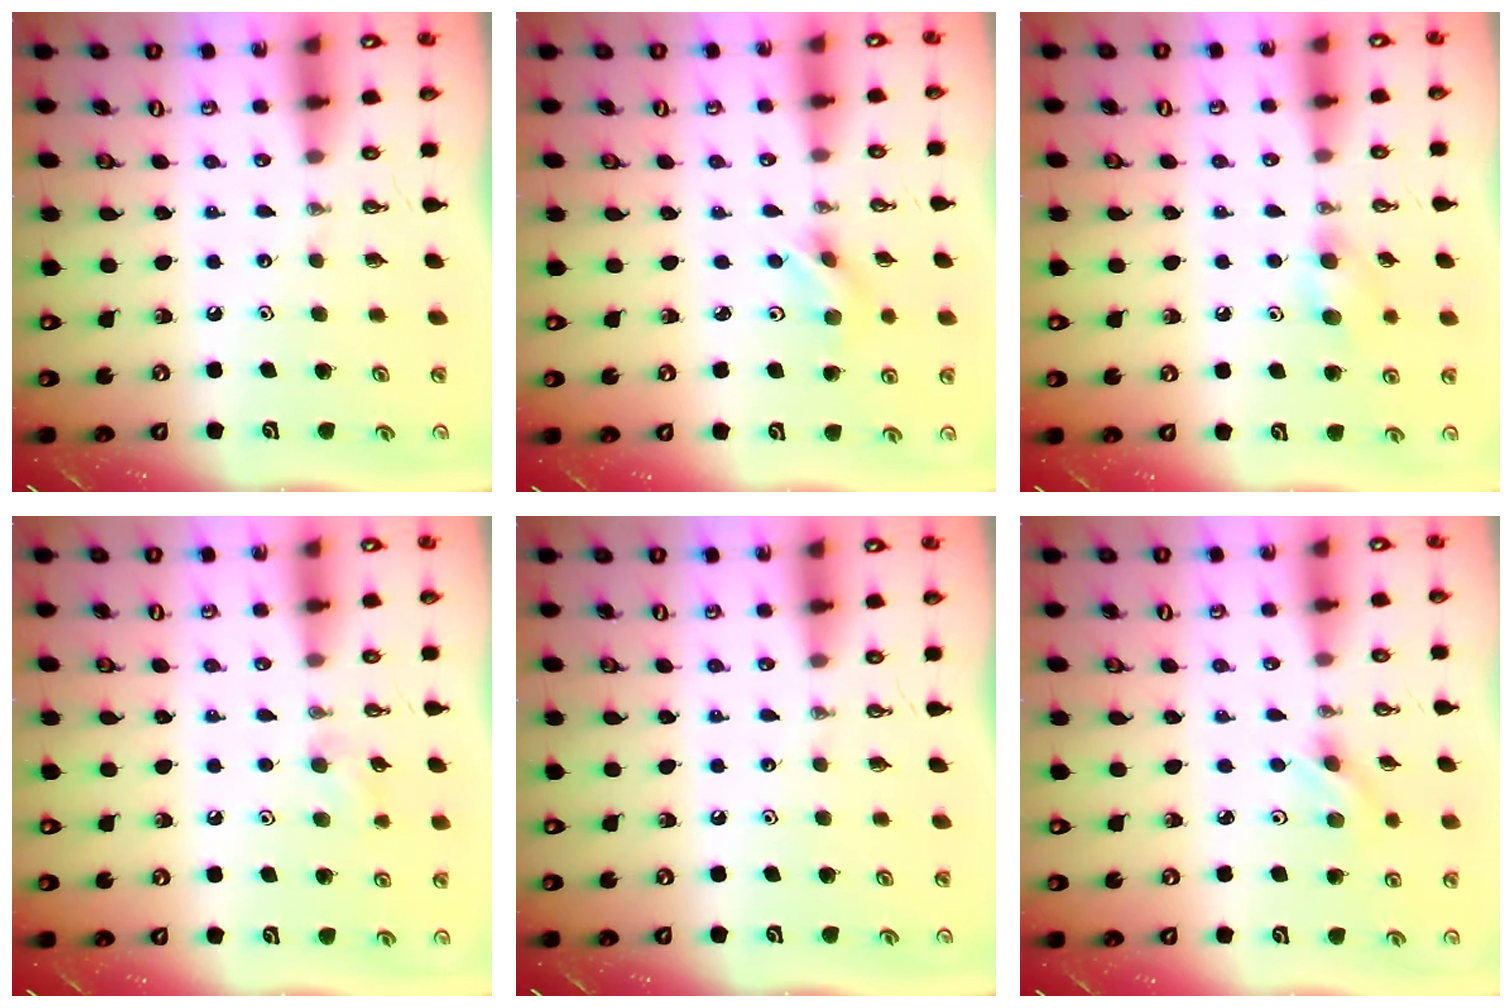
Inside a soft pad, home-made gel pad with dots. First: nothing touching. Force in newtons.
{"total": 3.6, "press": 2.8, "slide": 2.3}
{"total": 7.4, "press": 7.2, "slide": 1.4}
{"total": 7.9, "press": 7.3, "slide": 3.2}
{"total": 0.0}
{"total": 3.1, "press": 2.8, "slide": 1.4}